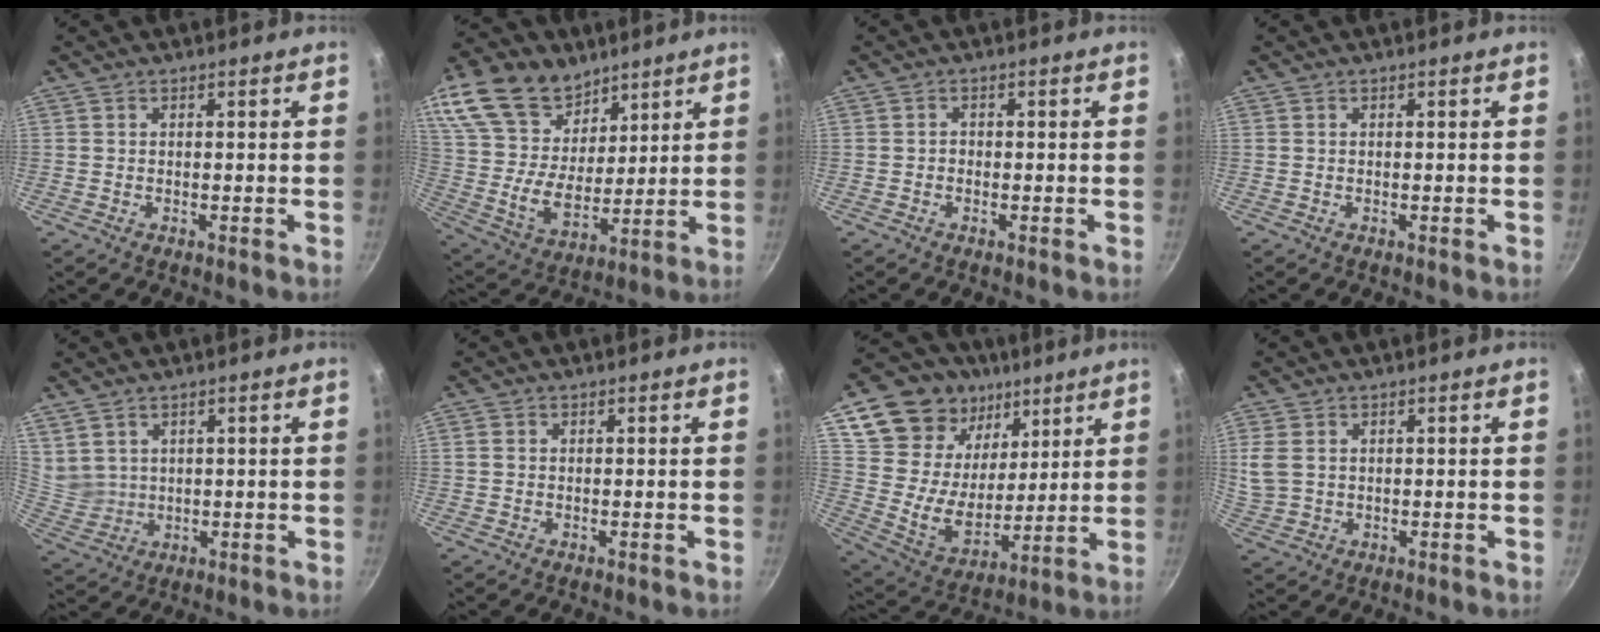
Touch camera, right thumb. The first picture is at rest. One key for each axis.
{"total": 22.1, "fx": 13.1, "fy": 14.1, "fz": 11.0, "tx": -0.198, "ty": -0.049, "tz": 0.247}
{"total": 0.8, "fx": -0.3, "fy": 0.6, "fz": 0.4, "tx": -0.005, "ty": 0.003, "tz": -0.006}
{"total": 0.0}
{"total": 4.8, "fx": 2.7, "fy": 3.7, "fz": 1.5, "tx": -0.009, "ty": -0.010, "tz": 0.067}
{"total": 0.9, "fx": 0.1, "fy": 0.8, "fz": 0.4, "tx": -0.008, "ty": 0.003, "tz": 0.000}
{"total": 22.4, "fx": 11.8, "fy": 16.3, "fz": 9.9, "tx": -0.155, "ty": -0.057, "tz": 0.221}
{"total": 5.2, "fx": 1.3, "fy": 3.7, "fz": 3.3, "tx": -0.069, "ty": -0.004, "tz": 0.033}